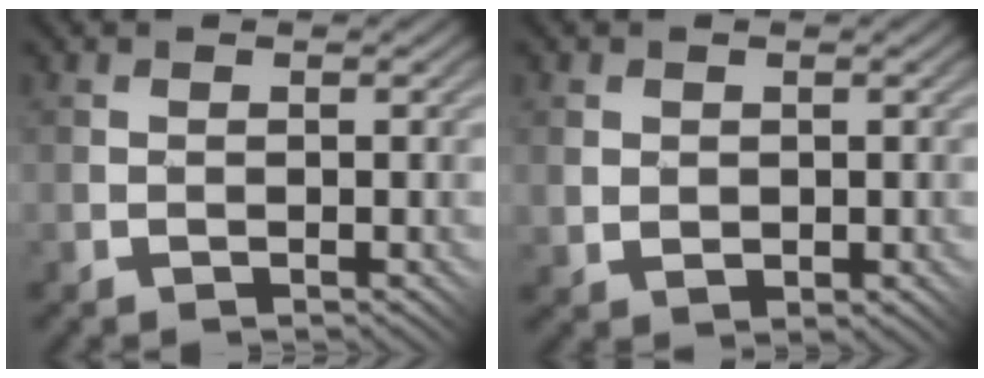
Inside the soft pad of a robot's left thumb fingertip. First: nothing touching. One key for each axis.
{"total": 2.0, "fx": 0.7, "fy": 1.7, "fz": 0.9, "tx": -0.027, "ty": -0.007, "tz": 0.018}